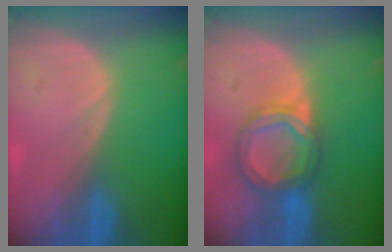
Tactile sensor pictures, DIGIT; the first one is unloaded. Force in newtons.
{"total": 6.3, "press": 5.8, "slide": 2.3}